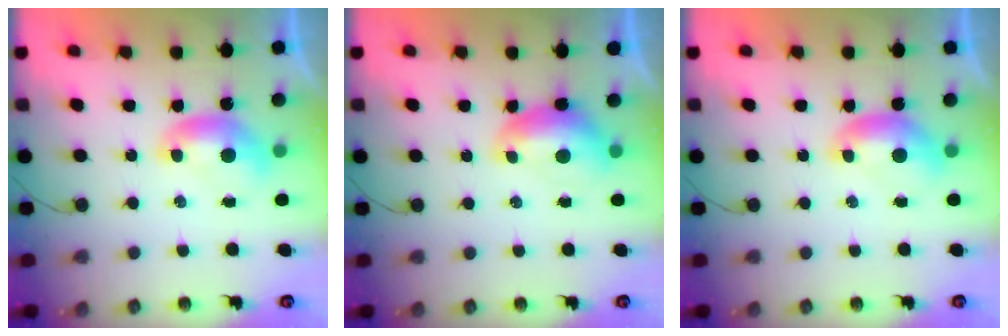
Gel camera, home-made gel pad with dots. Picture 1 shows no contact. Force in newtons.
{"total": 0.8, "press": 0.7, "slide": 0.4}
{"total": 0.0}